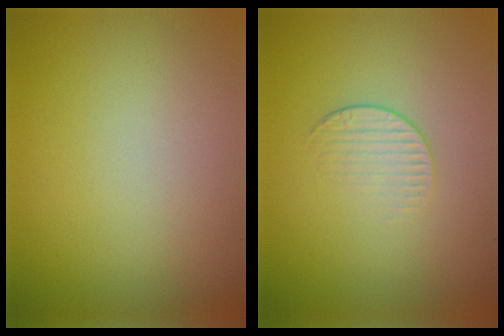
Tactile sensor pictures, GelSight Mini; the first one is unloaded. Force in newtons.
{"total": 1.5, "press": 0.7, "slide": 1.3}